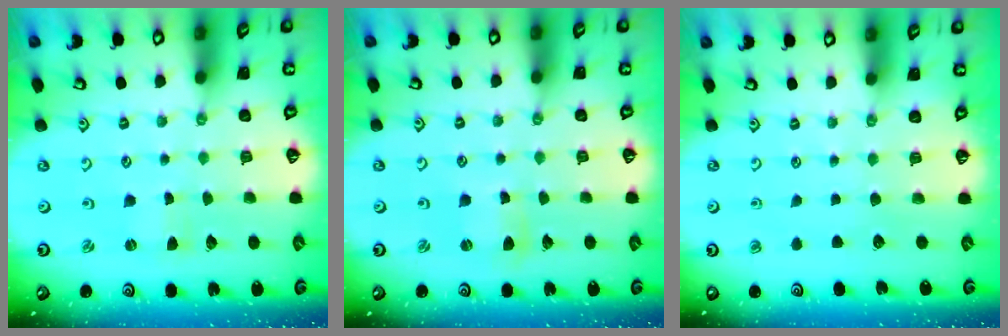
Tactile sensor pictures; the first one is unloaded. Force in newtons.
{"total": 2.6, "press": 2.6, "slide": 0.3}
{"total": 0.0}